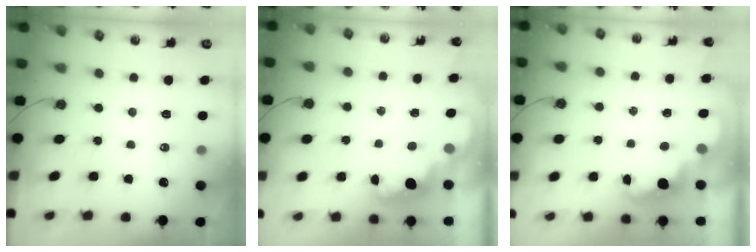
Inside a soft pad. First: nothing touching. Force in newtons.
{"total": 2.2, "press": 2.2, "slide": 0.5}
{"total": 2.5, "press": 2.4, "slide": 0.5}